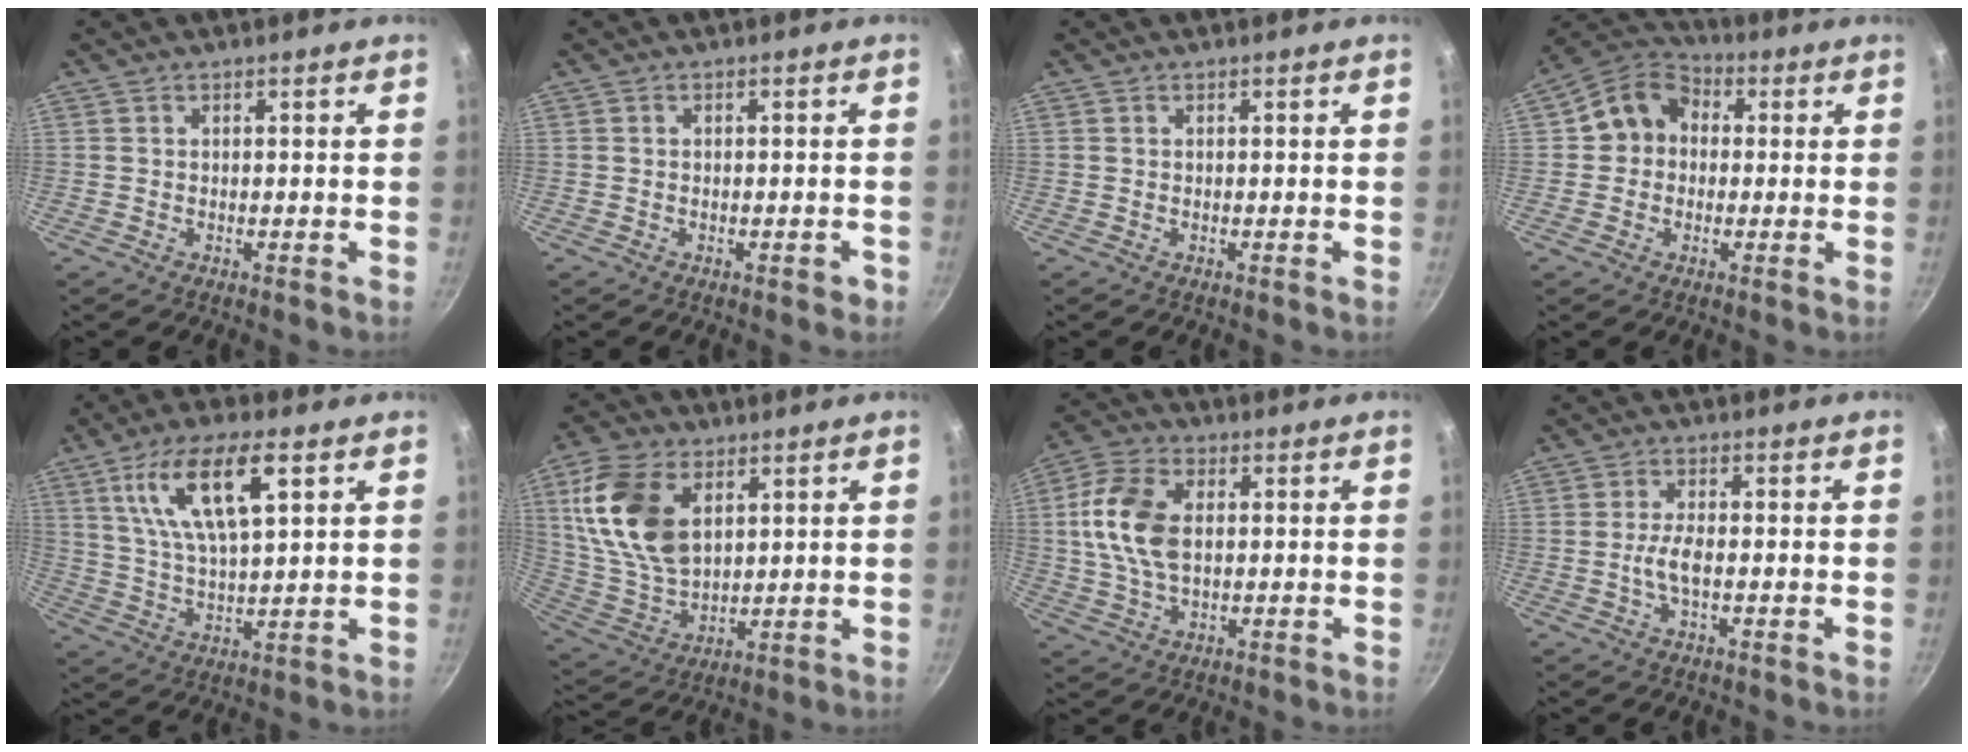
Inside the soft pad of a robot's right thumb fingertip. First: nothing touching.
{"total": 1.6, "force": [-0.7, 0.9, 1.1], "torque": [-0.010, 0.009, -0.006]}
{"total": 0.0}
{"total": 9.1, "force": [0.6, 7.9, 4.5], "torque": [-0.043, 0.024, -0.013]}
{"total": 14.5, "force": [5.9, 5.0, 12.3], "torque": [-0.219, -0.013, 0.113]}
{"total": 17.4, "force": [5.9, 10.6, 12.5], "torque": [-0.228, -0.018, 0.126]}
{"total": 12.2, "force": [1.5, 7.5, 9.5], "torque": [-0.180, 0.011, 0.022]}
{"total": 3.8, "force": [-0.7, 1.2, 3.6], "torque": [-0.075, 0.008, -0.017]}